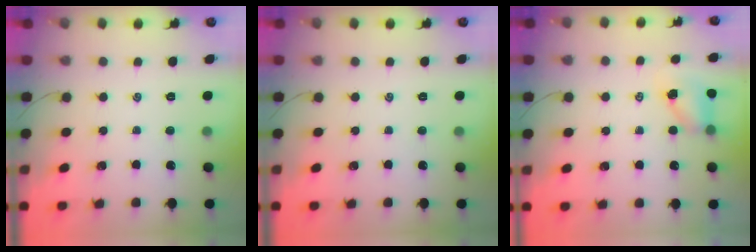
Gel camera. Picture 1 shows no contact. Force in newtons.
{"total": 0.0}
{"total": 4.9, "press": 4.8, "slide": 0.3}